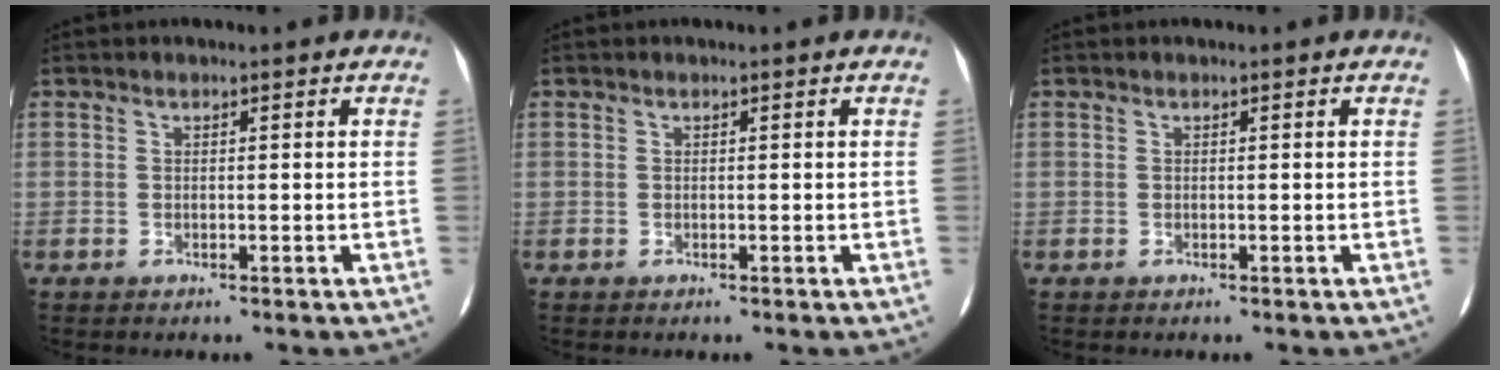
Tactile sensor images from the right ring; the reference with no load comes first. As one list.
[{"total": 0.0}, {"total": 0.0}]